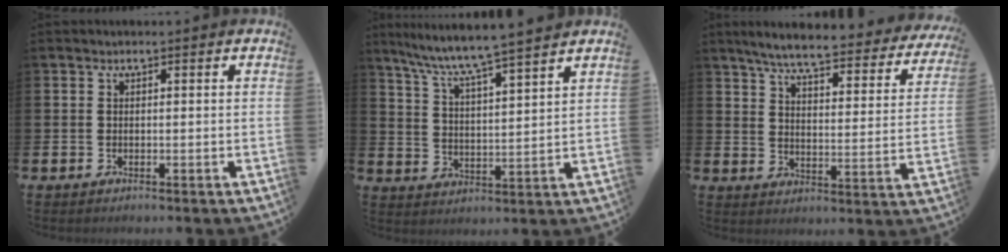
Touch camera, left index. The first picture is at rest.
{"total": 7.2, "force": [6.8, -0.5, 2.3], "torque": [-0.075, -0.045, 0.117]}
{"total": 6.4, "force": [5.8, 0.4, 2.6], "torque": [-0.073, -0.044, 0.093]}